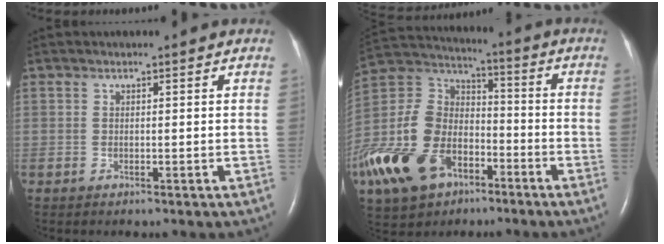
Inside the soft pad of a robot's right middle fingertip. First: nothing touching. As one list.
[{"total": 20.8, "force": [-10.6, 12.9, 12.4], "torque": [-0.314, -0.006, -0.193]}]